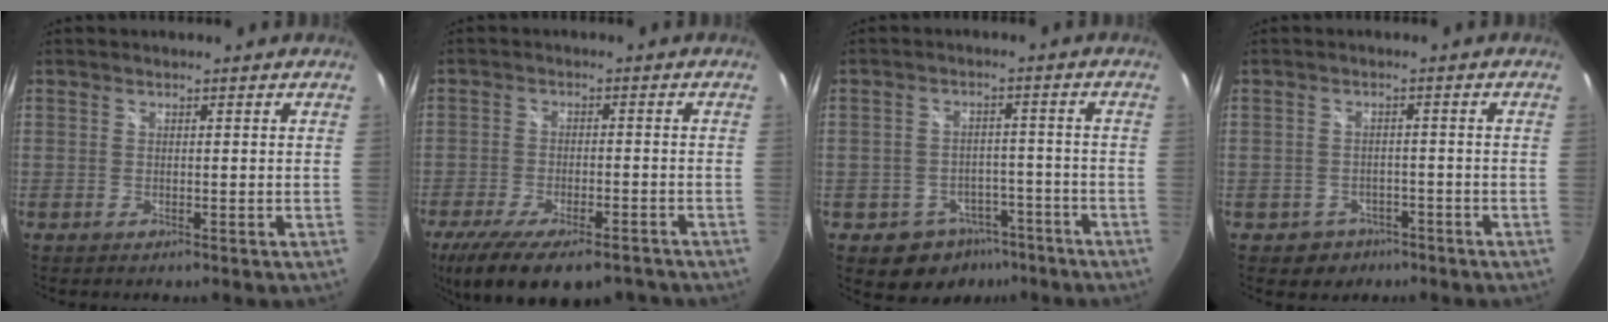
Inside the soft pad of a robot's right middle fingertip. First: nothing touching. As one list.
[{"total": 16.1, "force": [-11.9, 5.6, 9.4], "torque": [-0.191, -0.048, -0.186]}, {"total": 8.2, "force": [-5.2, 6.0, 2.2], "torque": [-0.049, 0.017, -0.056]}, {"total": 4.8, "force": [-2.8, 3.8, 0.6], "torque": [-0.024, 0.008, -0.032]}]